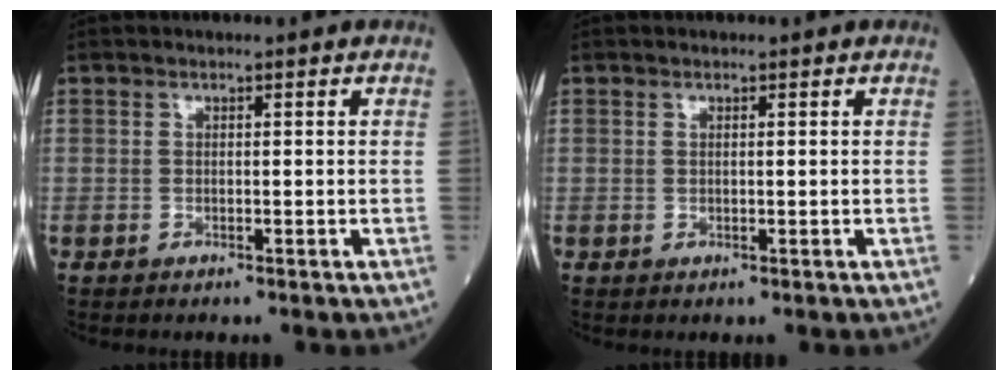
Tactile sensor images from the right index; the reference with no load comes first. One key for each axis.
{"total": 0.0}